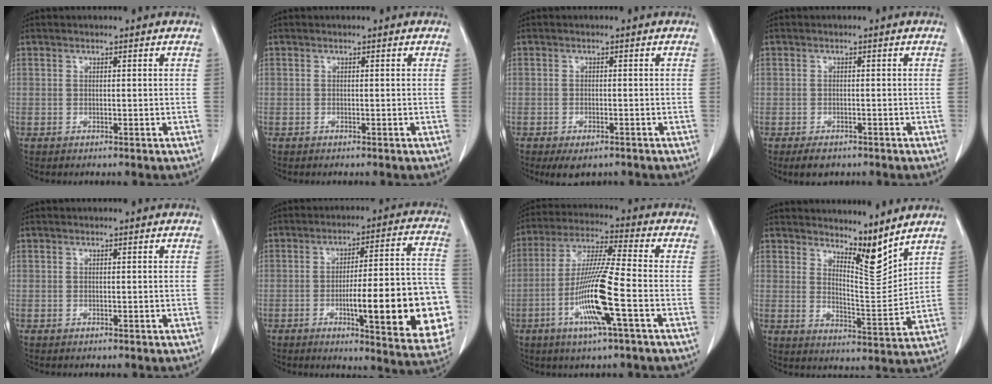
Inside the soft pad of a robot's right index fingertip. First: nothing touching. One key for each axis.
{"total": 0.0}
{"total": 3.7, "fx": -2.5, "fy": 1.6, "fz": 2.1, "tx": -0.031, "ty": -0.006, "tz": -0.030}
{"total": 2.8, "fx": -1.9, "fy": 1.6, "fz": 1.3, "tx": -0.021, "ty": -0.002, "tz": -0.022}
{"total": 0.0}
{"total": 21.9, "fx": -5.6, "fy": 3.4, "fz": 20.9, "tx": -0.193, "ty": 0.020, "tz": -0.061}
{"total": 12.6, "fx": -4.1, "fy": -0.2, "fz": 11.9, "tx": -0.236, "ty": -0.010, "tz": -0.081}
{"total": 7.2, "fx": 6.4, "fy": 0.6, "fz": 3.4, "tx": -0.055, "ty": -0.023, "tz": 0.111}